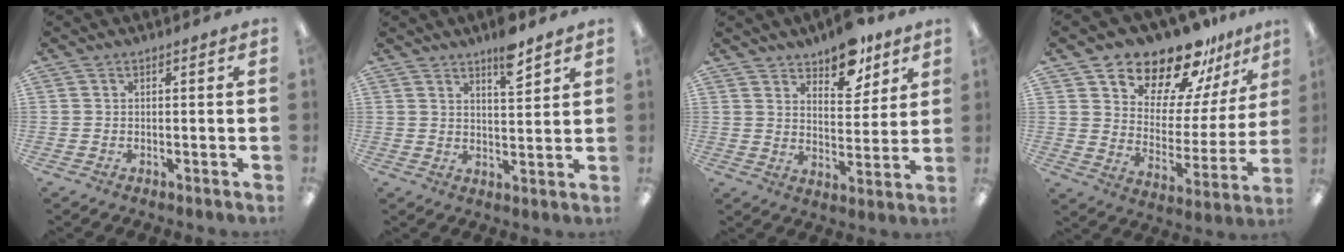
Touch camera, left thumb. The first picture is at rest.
{"total": 7.2, "force": [5.5, 1.9, 4.3], "torque": [-0.059, -0.035, 0.089]}
{"total": 9.6, "force": [7.8, 4.3, 3.7], "torque": [-0.034, -0.049, 0.136]}
{"total": 16.3, "force": [14.5, 6.2, 4.0], "torque": [-0.075, -0.125, 0.260]}